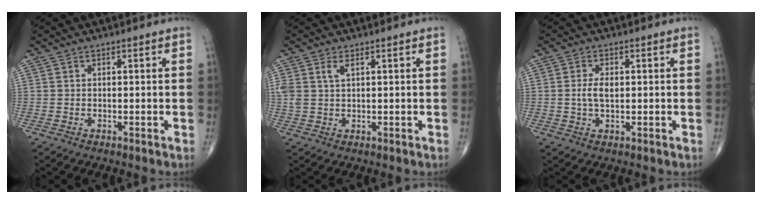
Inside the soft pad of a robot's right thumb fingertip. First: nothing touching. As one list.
[{"total": 3.0, "force": [1.3, 1.4, 2.3], "torque": [-0.057, 0.006, 0.031]}, {"total": 3.6, "force": [0.2, 1.8, 3.1], "torque": [-0.066, 0.001, 0.004]}]